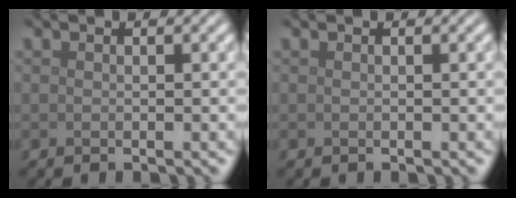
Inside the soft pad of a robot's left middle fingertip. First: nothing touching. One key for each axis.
{"total": 0.0}